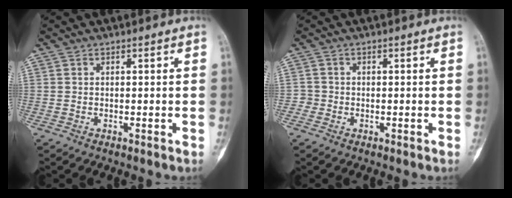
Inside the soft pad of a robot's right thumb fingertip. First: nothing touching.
{"total": 1.4, "force": [-0.5, 1.3, -0.1], "torque": [0.013, 0.008, -0.015]}